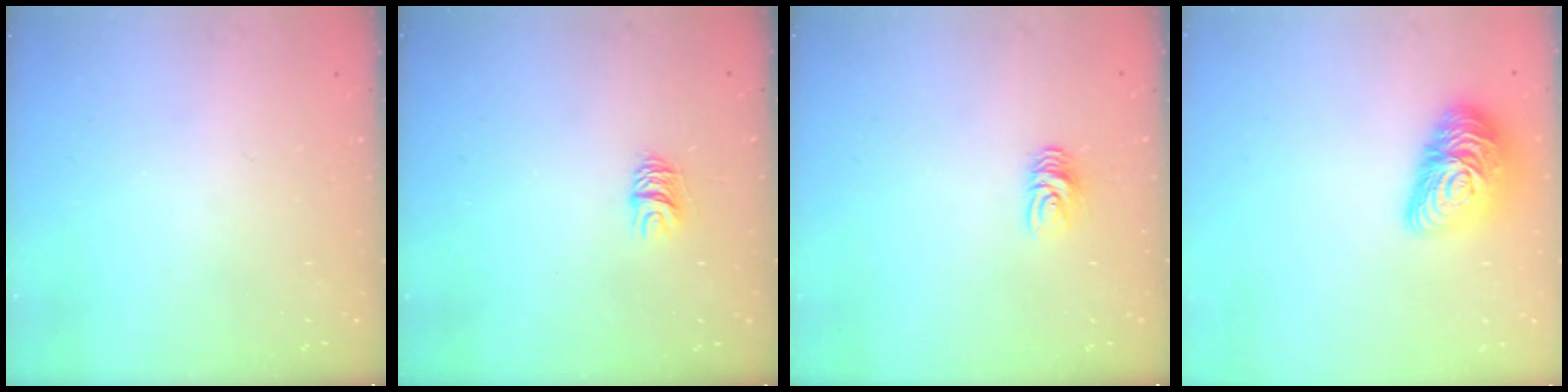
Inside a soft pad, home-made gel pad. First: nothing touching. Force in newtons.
{"total": 5.6, "press": 5.6, "slide": 0.5}
{"total": 6.4, "press": 6.4, "slide": 0.5}
{"total": 14.2, "press": 14.2, "slide": 0.8}